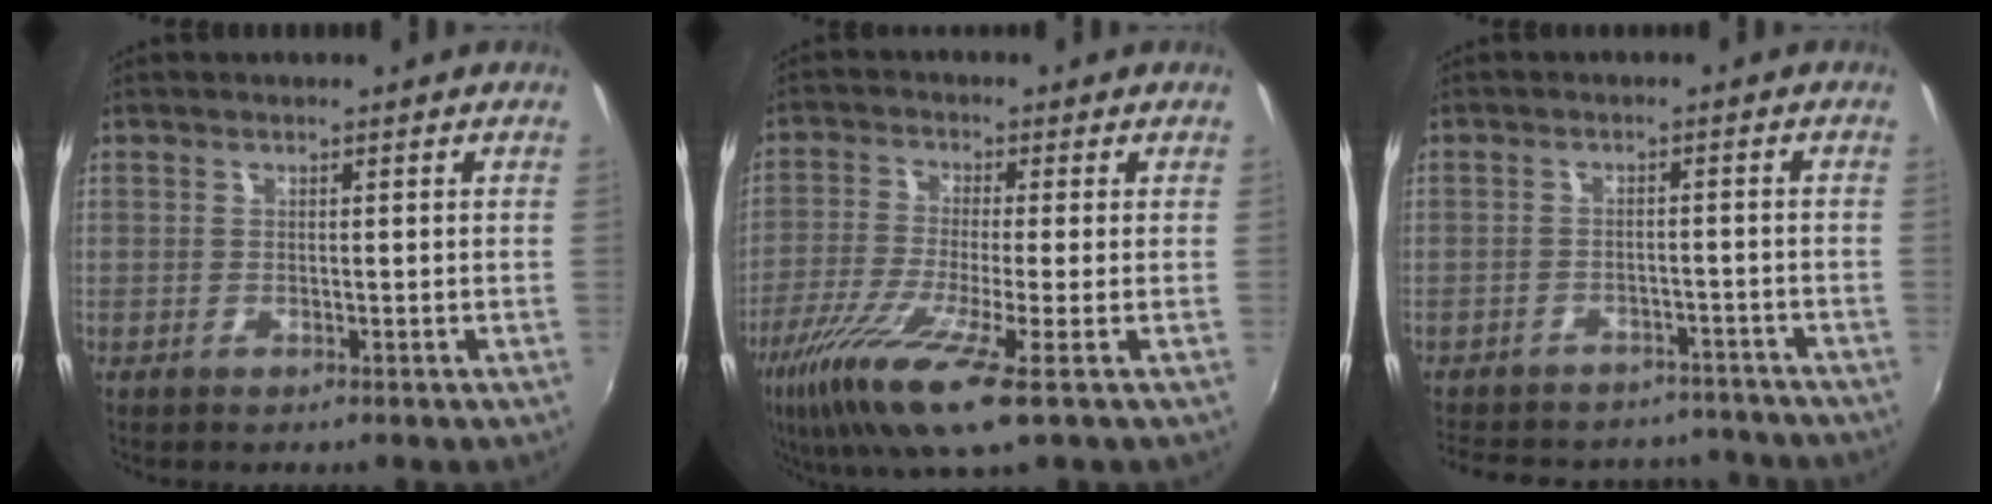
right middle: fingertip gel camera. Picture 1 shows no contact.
{"total": 12.5, "force": [-6.5, 1.0, 10.6], "torque": [-0.232, -0.040, -0.127]}
{"total": 18.8, "force": [-16.1, 7.6, 6.0], "torque": [-0.141, 0.023, -0.203]}